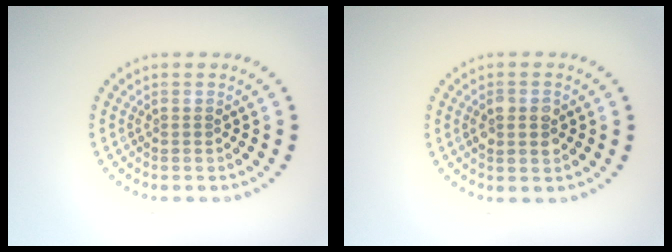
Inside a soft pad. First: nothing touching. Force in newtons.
{"total": 2.6, "press": 2.6, "slide": 0.2}